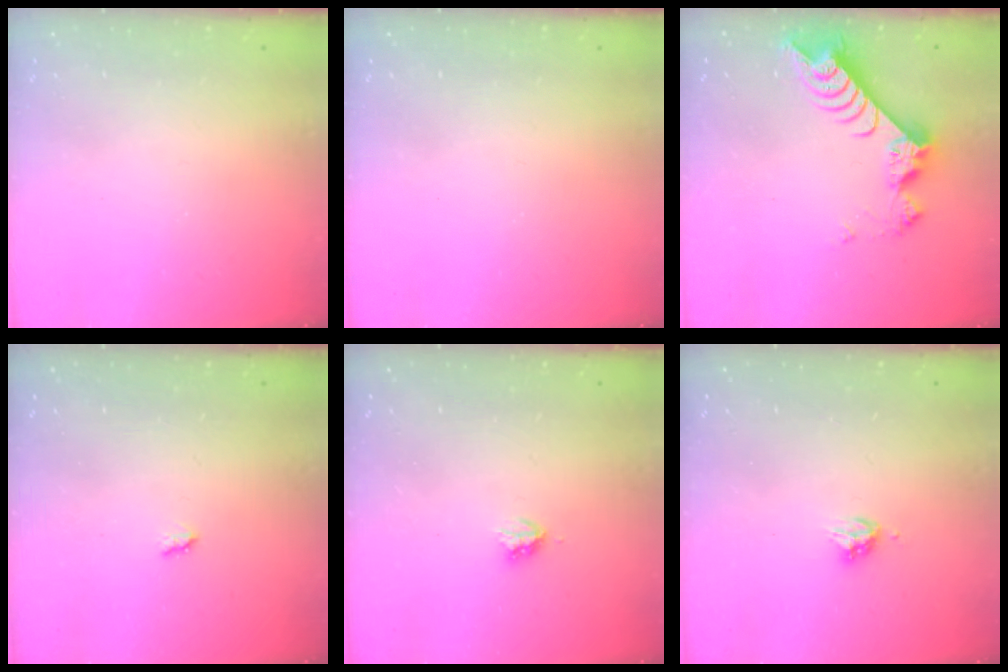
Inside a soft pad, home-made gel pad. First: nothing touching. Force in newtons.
{"total": 0.0}
{"total": 9.5, "press": 9.4, "slide": 1.0}
{"total": 1.7, "press": 1.6, "slide": 0.3}
{"total": 2.9, "press": 2.9, "slide": 0.5}
{"total": 4.2, "press": 4.1, "slide": 0.5}